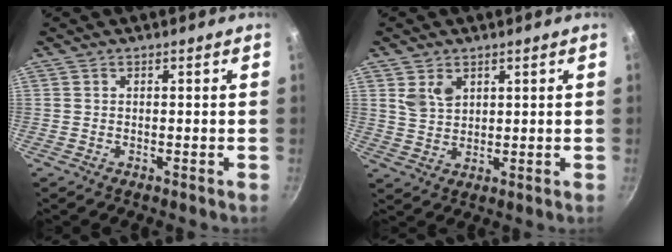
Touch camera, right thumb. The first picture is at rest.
{"total": 4.8, "force": [2.1, 3.2, 2.8], "torque": [-0.041, -0.012, 0.045]}